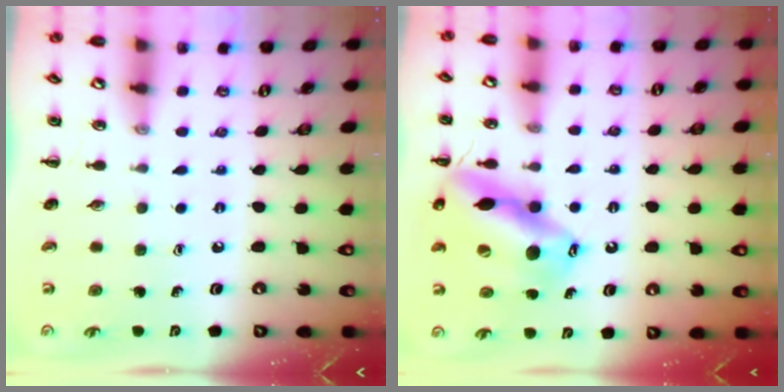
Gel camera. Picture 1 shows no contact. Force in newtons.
{"total": 16.8, "press": 16.6, "slide": 2.8}